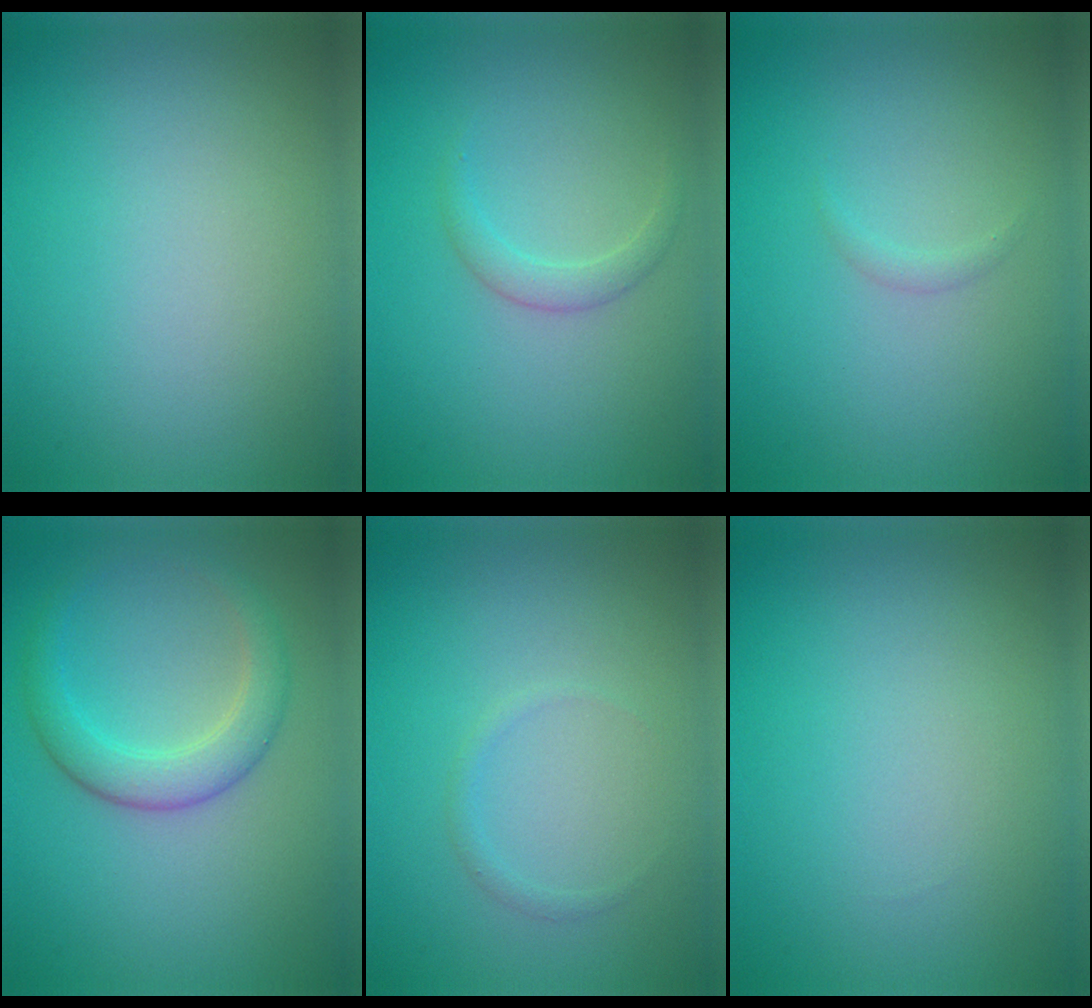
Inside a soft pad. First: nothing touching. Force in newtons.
{"total": 1.4, "press": 1.4, "slide": 0.1}
{"total": 0.6, "press": 0.6, "slide": 0.0}
{"total": 3.5, "press": 3.5, "slide": 0.1}
{"total": 0.7, "press": 0.7, "slide": 0.1}
{"total": 0.0}